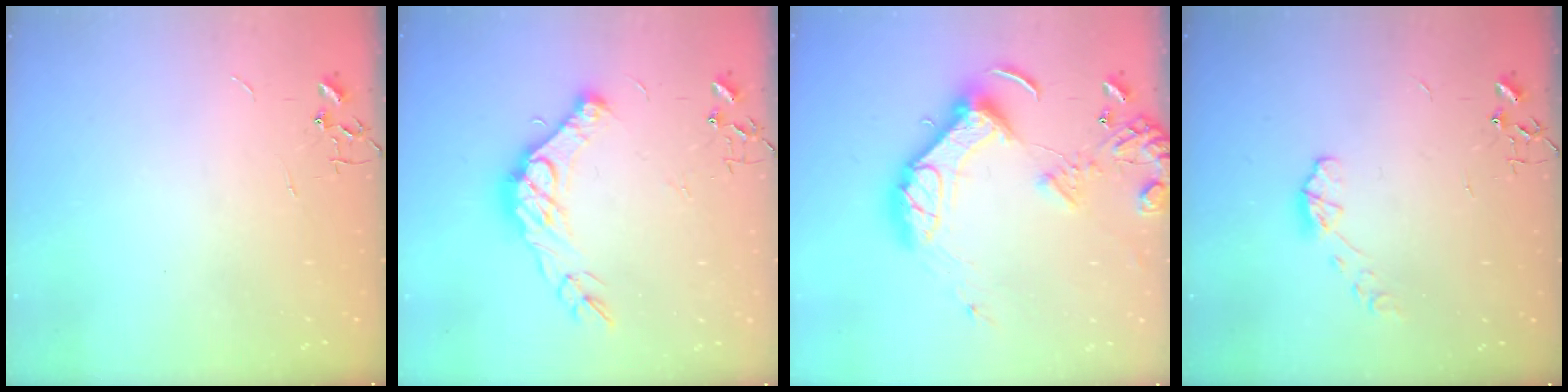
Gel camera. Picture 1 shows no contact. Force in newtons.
{"total": 15.0, "press": 14.9, "slide": 1.7}
{"total": 16.3, "press": 16.1, "slide": 2.7}
{"total": 5.7, "press": 5.7, "slide": 0.2}